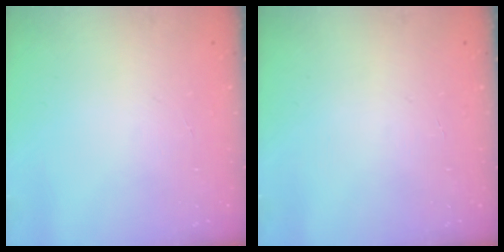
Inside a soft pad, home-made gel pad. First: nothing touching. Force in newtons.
{"total": 0.0}